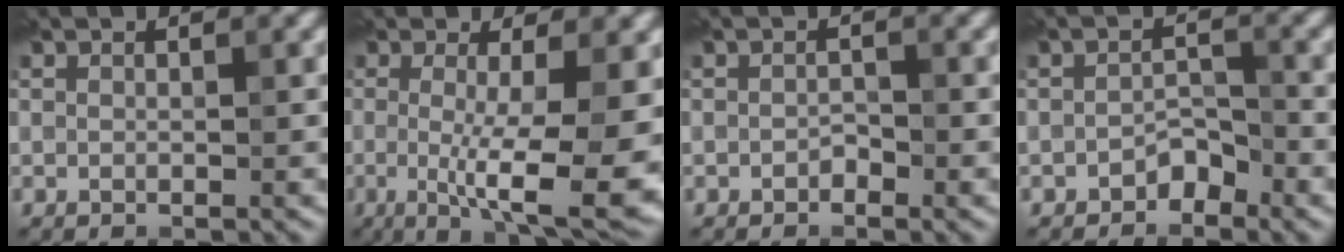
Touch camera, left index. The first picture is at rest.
{"total": 10.0, "force": [-1.4, 2.2, 9.6], "torque": [-0.136, -0.022, -0.017]}
{"total": 0.9, "force": [-0.5, 0.5, 0.5], "torque": [-0.010, 0.000, -0.008]}
{"total": 1.9, "force": [-1.4, 1.0, 0.8], "torque": [-0.011, 0.008, -0.028]}